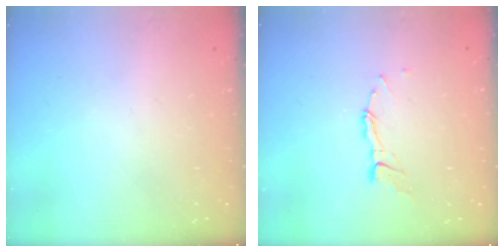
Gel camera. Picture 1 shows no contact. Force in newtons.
{"total": 5.9, "press": 5.9, "slide": 0.2}